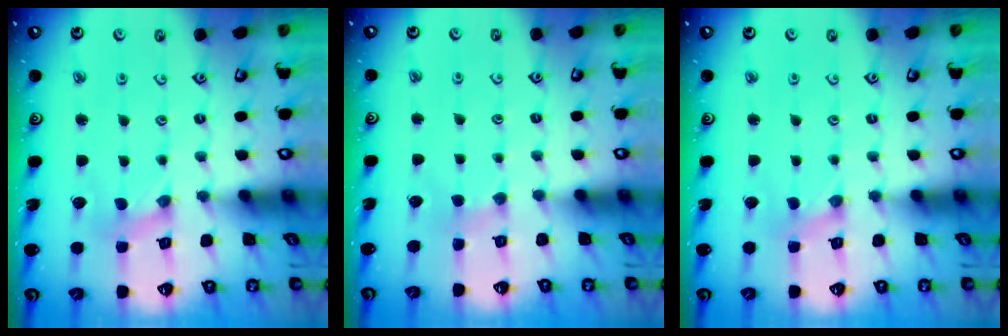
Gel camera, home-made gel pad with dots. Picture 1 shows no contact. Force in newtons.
{"total": 2.2, "press": 2.2, "slide": 0.3}
{"total": 0.0}